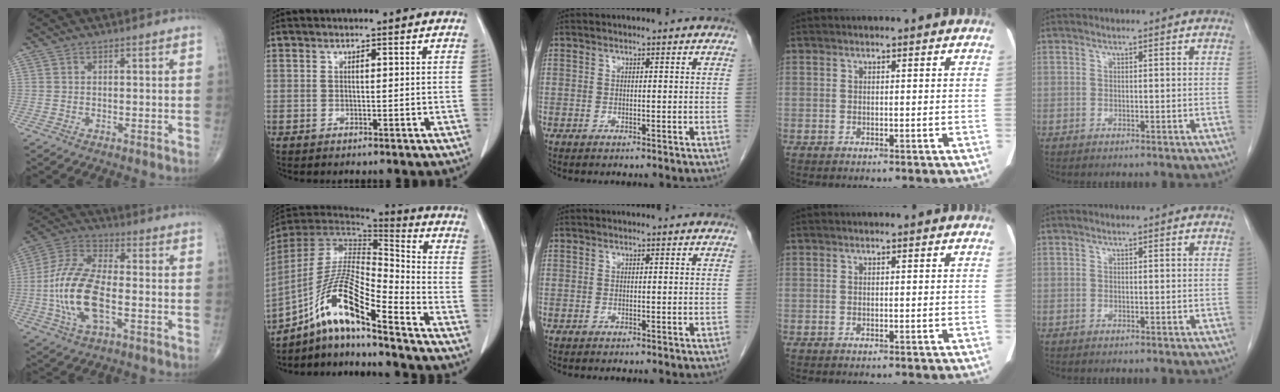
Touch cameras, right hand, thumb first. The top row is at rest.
{"thumb": {"total": 15.6, "force": [-3.1, 6.8, 13.7], "torque": [-0.294, 0.021, -0.063]}, "index": {"total": 14.8, "force": [-9.6, 1.4, 11.2], "torque": [-0.218, 0.003, -0.177]}}